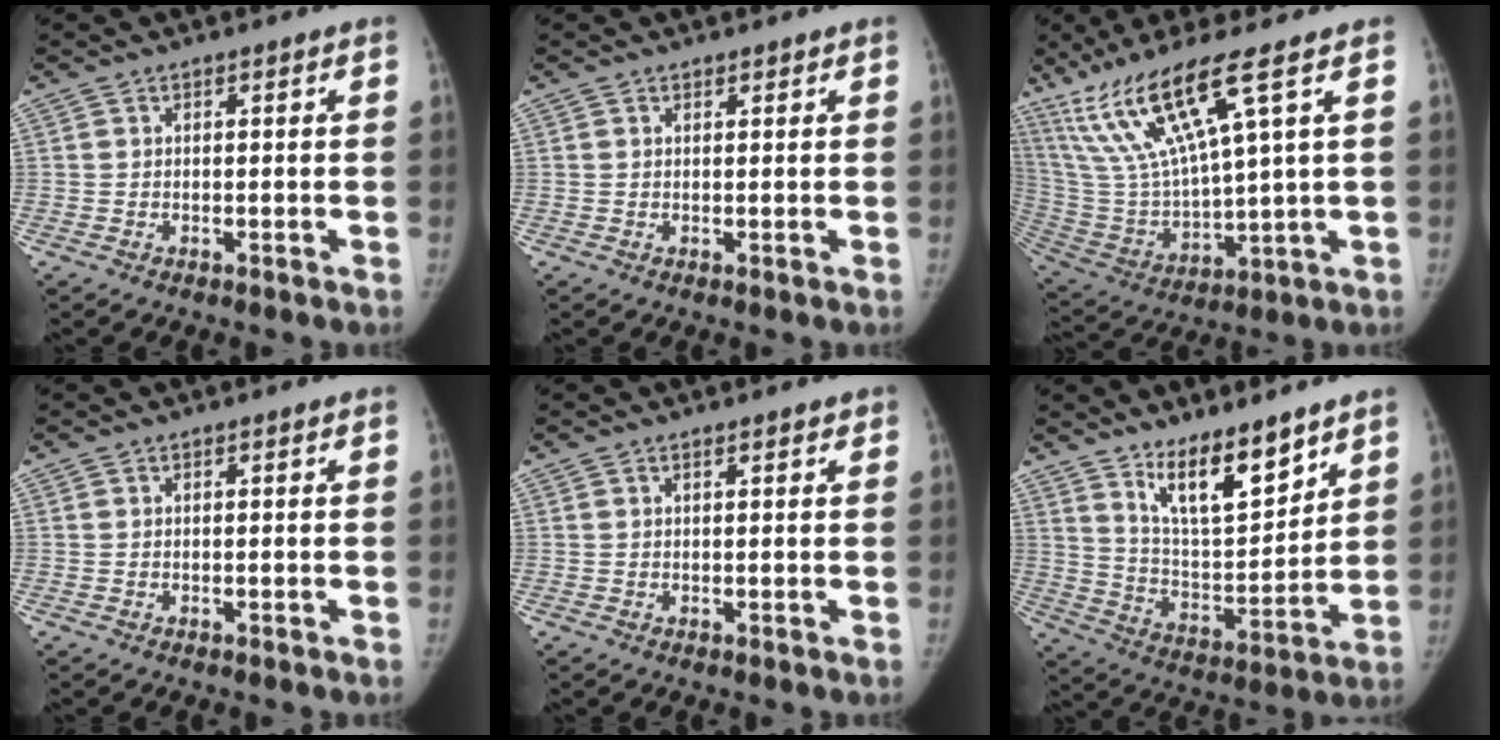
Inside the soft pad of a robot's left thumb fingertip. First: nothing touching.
{"total": 0.6, "force": [0.5, 0.4, -0.1], "torque": [0.007, -0.004, 0.005]}
{"total": 17.2, "force": [9.6, 1.9, 14.2], "torque": [-0.295, -0.036, 0.194]}
{"total": 0.0}
{"total": 0.9, "force": [0.7, 0.3, 0.5], "torque": [0.000, 0.000, 0.010]}
{"total": 13.3, "force": [9.6, 3.6, 8.4], "torque": [-0.114, -0.075, 0.180]}